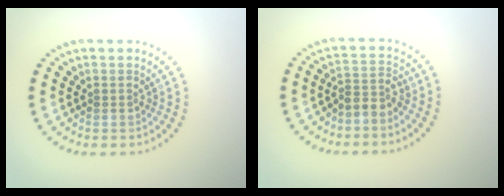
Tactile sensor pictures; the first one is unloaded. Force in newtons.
{"total": 2.3, "press": 1.7, "slide": 1.5}